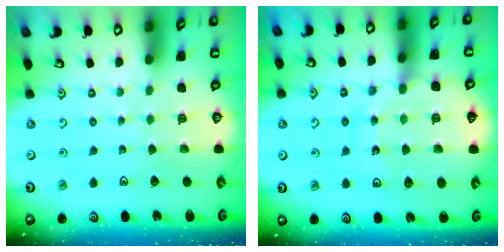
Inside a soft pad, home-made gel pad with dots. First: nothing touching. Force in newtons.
{"total": 14.2, "press": 13.7, "slide": 3.8}